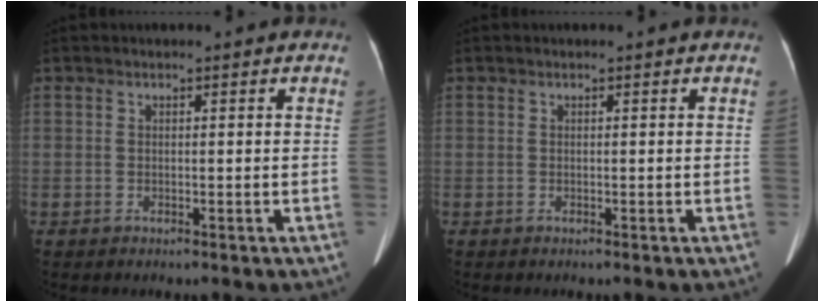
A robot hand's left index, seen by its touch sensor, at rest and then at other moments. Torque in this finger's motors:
{"motor_torque": [0.00, 0.00, 0.00, 0.00]}